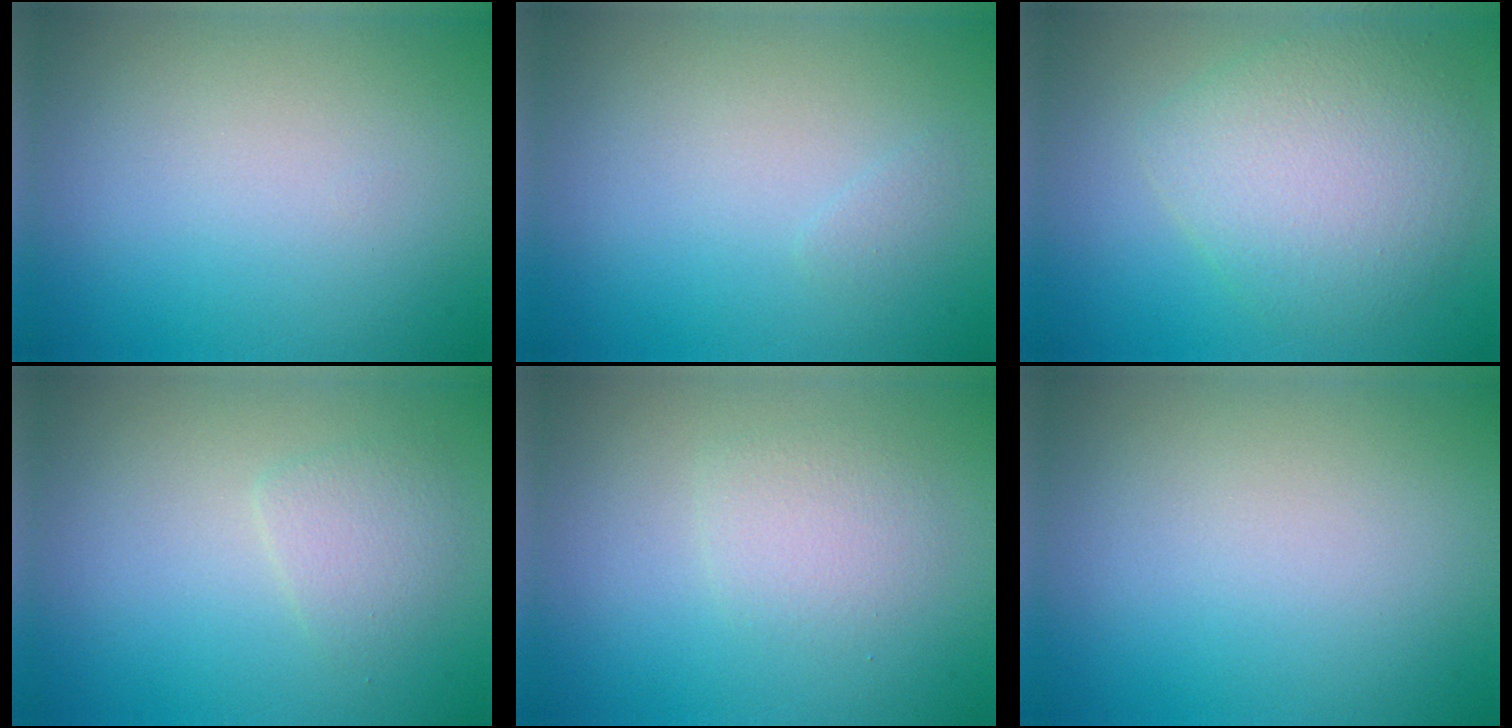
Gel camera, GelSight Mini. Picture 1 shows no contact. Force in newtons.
{"total": 0.6, "press": 0.6, "slide": 0.1}
{"total": 5.4, "press": 5.4, "slide": 0.1}
{"total": 1.8, "press": 1.8, "slide": 0.1}
{"total": 1.9, "press": 1.9, "slide": 0.1}
{"total": 0.0}